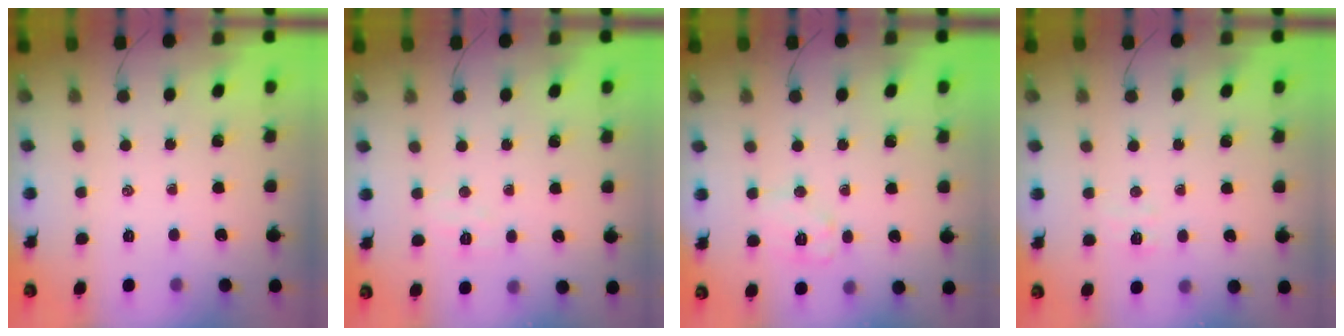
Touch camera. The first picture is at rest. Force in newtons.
{"total": 3.4, "press": 3.3, "slide": 0.8}
{"total": 7.4, "press": 7.4, "slide": 0.4}
{"total": 3.7, "press": 3.7, "slide": 0.8}